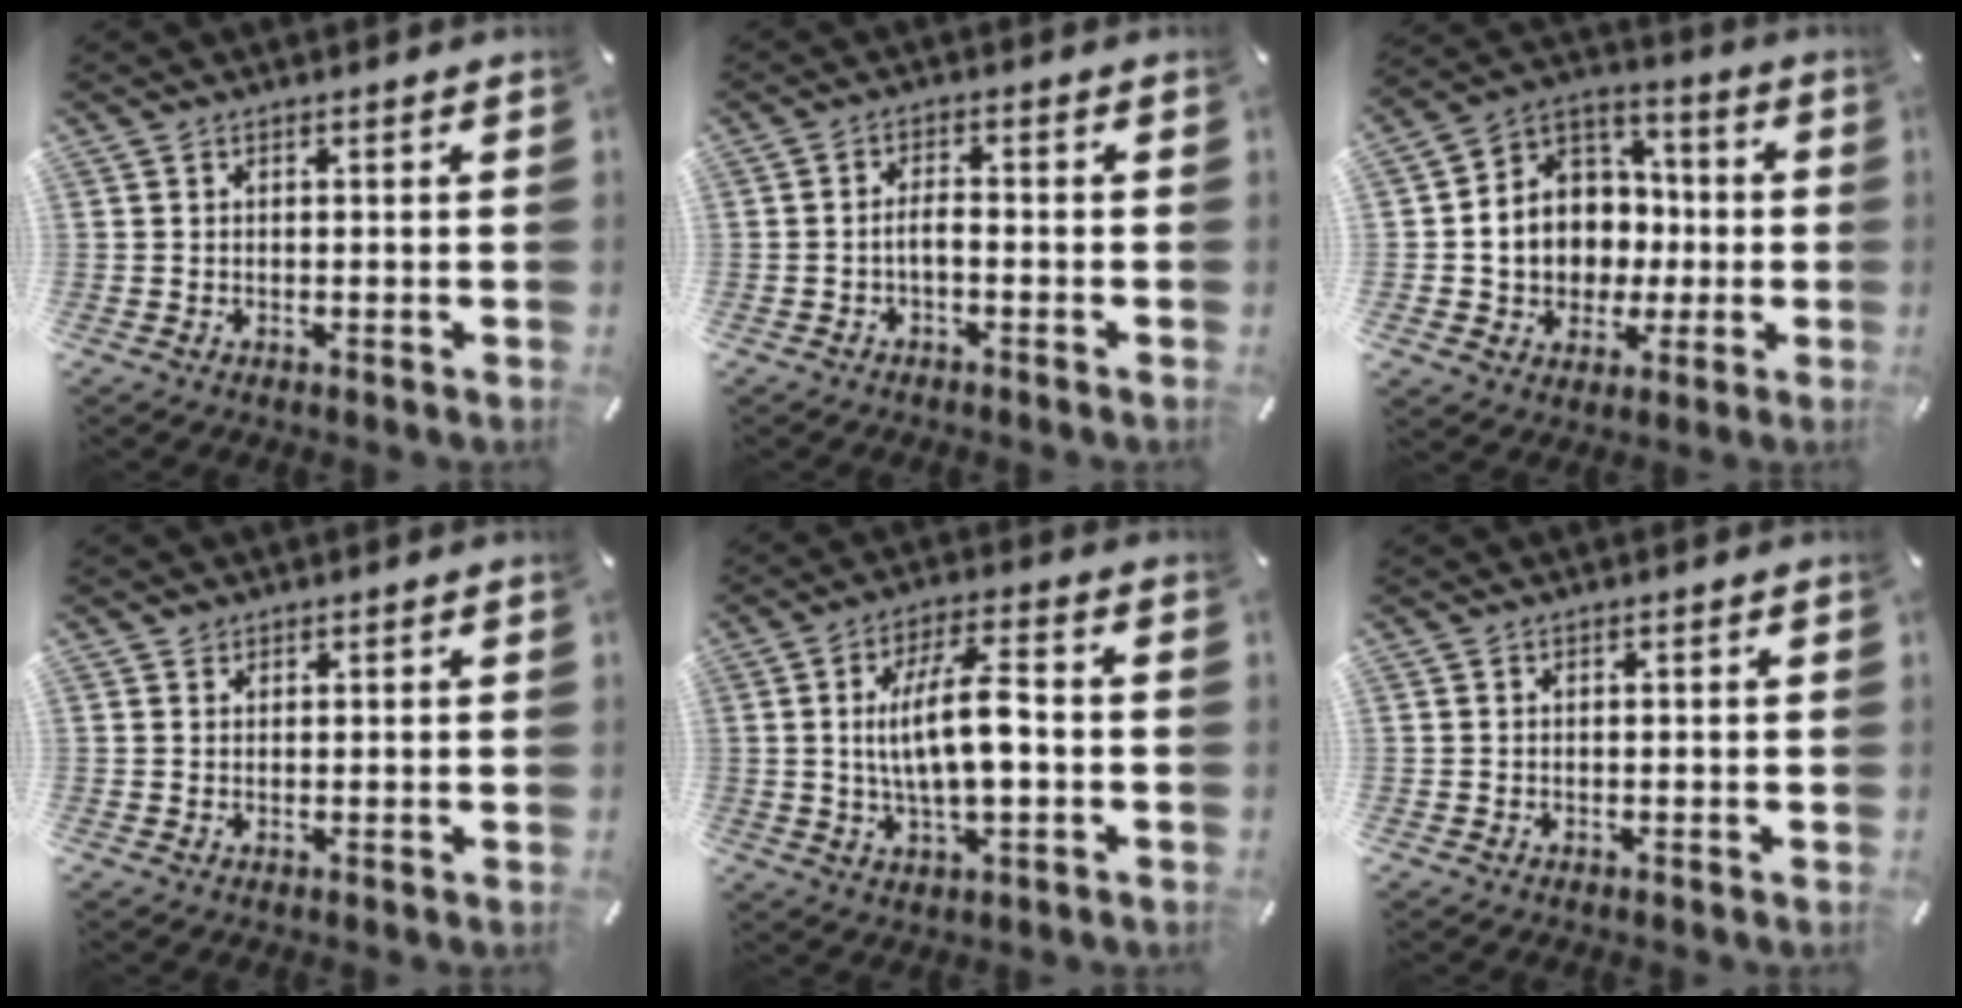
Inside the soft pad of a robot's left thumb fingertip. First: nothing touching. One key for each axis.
{"total": 2.8, "fx": -1.4, "fy": 1.0, "fz": 2.3, "tx": -0.048, "ty": 0.006, "tz": -0.027}
{"total": 10.8, "fx": -1.0, "fy": 10.6, "fz": 2.0, "tx": -0.050, "ty": -0.016, "tz": -0.007}
{"total": 0.9, "fx": 0.7, "fy": 0.6, "fz": 0.0, "tx": 0.001, "ty": -0.001, "tz": 0.014}
{"total": 12.3, "fx": -0.3, "fy": 4.5, "fz": 11.4, "tx": -0.216, "ty": 0.003, "tz": -0.008}
{"total": 0.0}